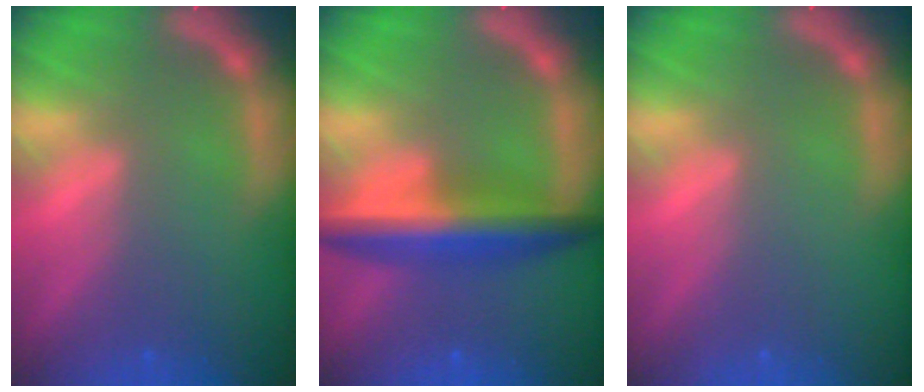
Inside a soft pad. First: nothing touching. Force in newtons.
{"total": 6.6}
{"total": 0.0}